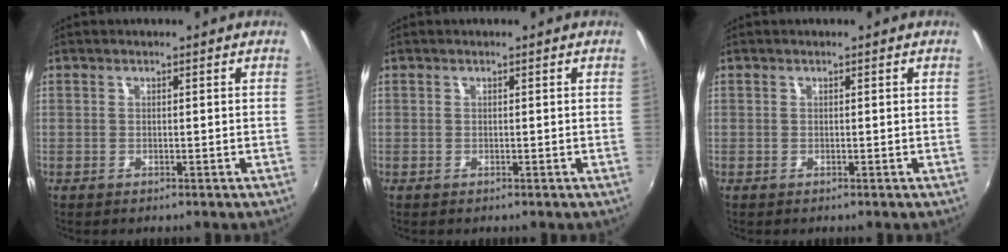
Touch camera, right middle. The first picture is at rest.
{"total": 0.0}
{"total": 0.0}